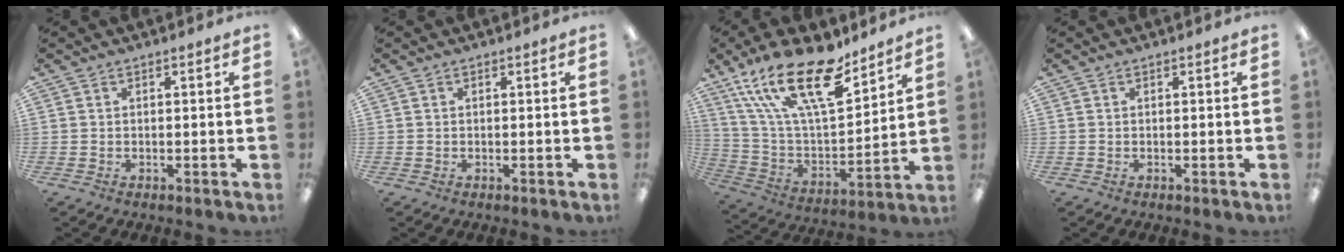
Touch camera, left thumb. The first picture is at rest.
{"total": 0.0}
{"total": 23.2, "force": [15.3, 8.4, 15.4], "torque": [-0.291, -0.091, 0.263]}
{"total": 0.0}